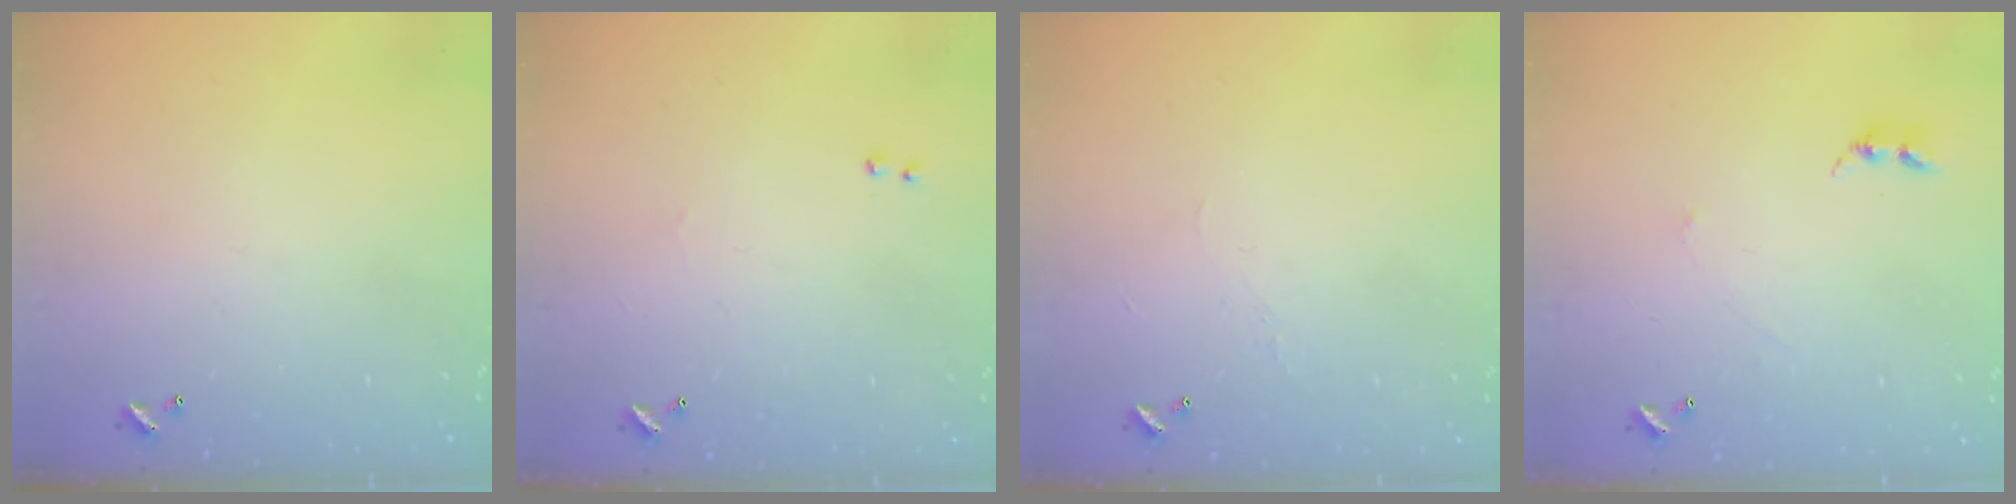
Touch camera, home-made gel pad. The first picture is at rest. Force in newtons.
{"total": 2.3, "press": 2.2, "slide": 0.8}
{"total": 0.9, "press": 0.7, "slide": 0.6}
{"total": 2.6, "press": 2.6, "slide": 0.3}